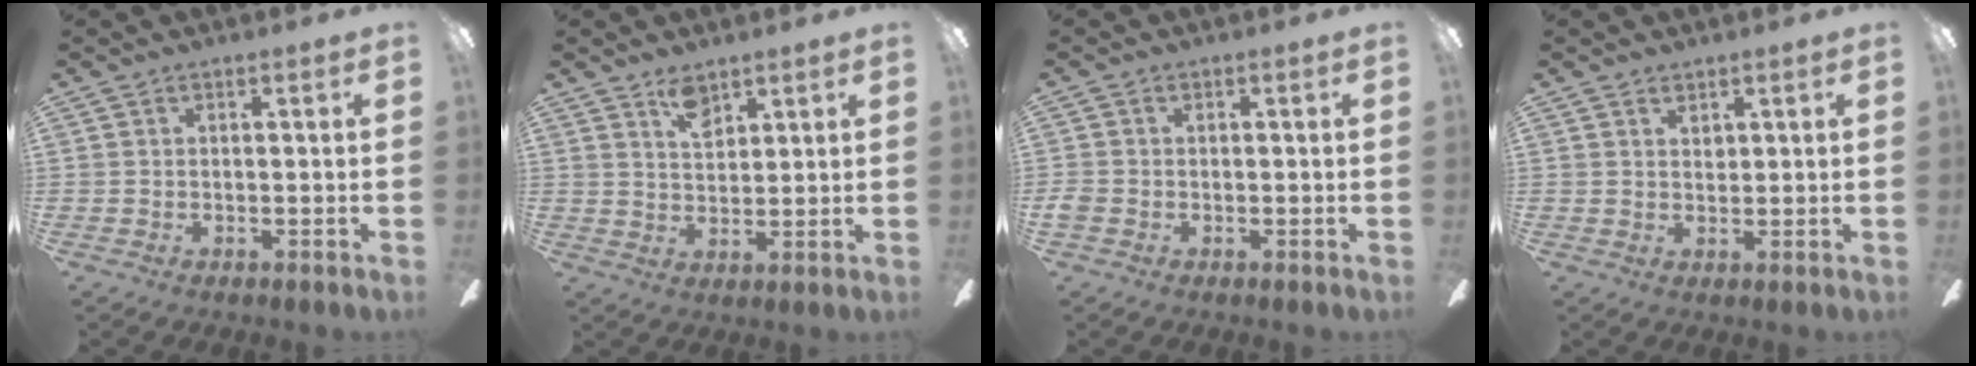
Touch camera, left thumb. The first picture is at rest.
{"total": 5.5, "force": [4.0, 2.6, 2.7], "torque": [-0.039, -0.015, 0.069]}
{"total": 1.7, "force": [-0.7, 1.3, 0.9], "torque": [-0.022, 0.002, -0.014]}
{"total": 1.9, "force": [1.3, 1.1, 0.7], "torque": [-0.006, -0.003, 0.023]}